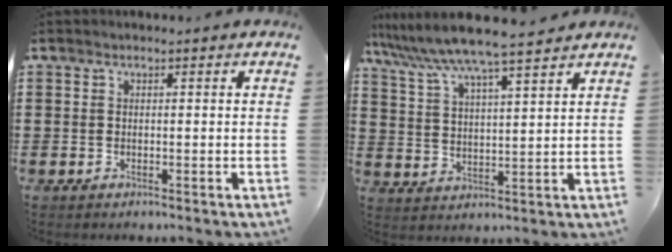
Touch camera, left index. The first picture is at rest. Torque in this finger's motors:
{"motor_torque": [1.40, -0.74, 0.32, 0.21]}